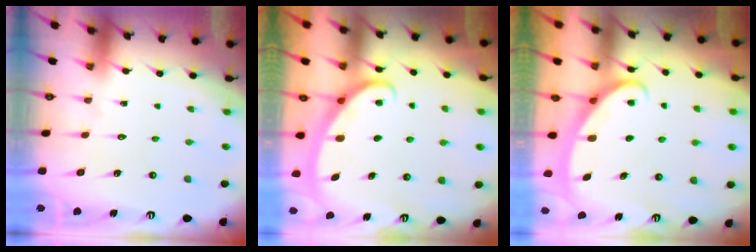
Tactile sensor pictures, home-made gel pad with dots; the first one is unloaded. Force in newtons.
{"total": 3.0, "press": 2.9, "slide": 0.4}
{"total": 3.0, "press": 3.0, "slide": 0.4}